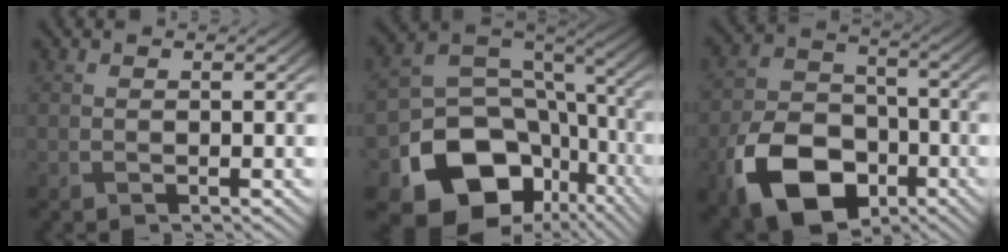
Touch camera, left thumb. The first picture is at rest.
{"total": 16.3, "force": [-6.9, 12.2, 8.3], "torque": [-0.173, -0.048, -0.099]}
{"total": 13.4, "force": [-6.4, 8.9, 7.8], "torque": [-0.185, -0.028, -0.123]}